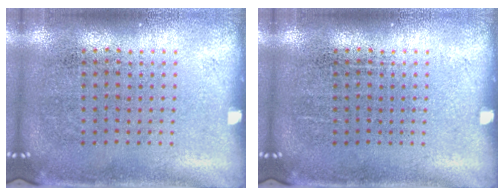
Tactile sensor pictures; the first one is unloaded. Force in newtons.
{"total": 0.0}